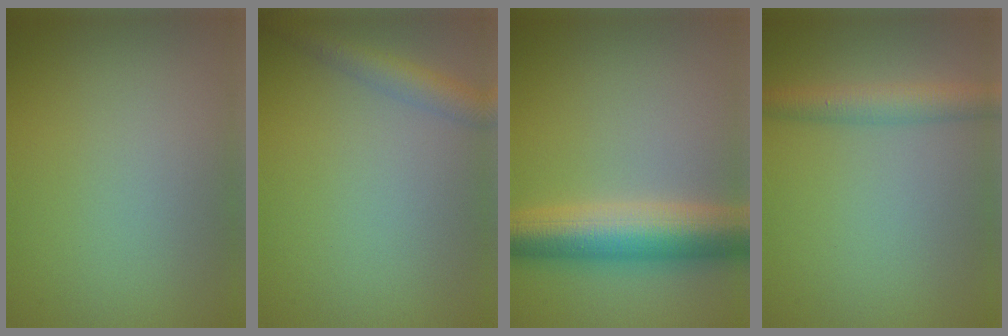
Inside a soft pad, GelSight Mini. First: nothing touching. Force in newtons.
{"total": 2.9, "press": 2.9, "slide": 0.1}
{"total": 7.6, "press": 7.6, "slide": 0.2}
{"total": 3.5, "press": 3.5, "slide": 0.1}